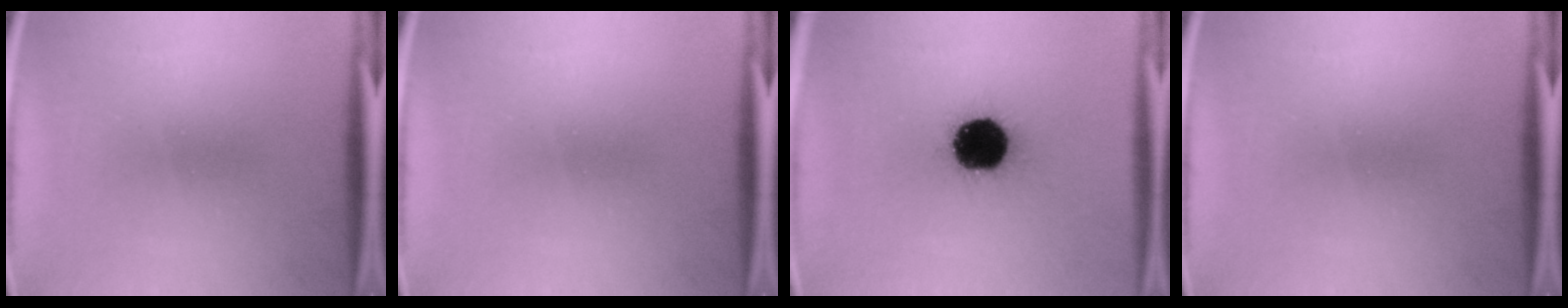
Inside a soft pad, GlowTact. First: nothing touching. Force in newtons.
{"total": 0.0}
{"total": 18.7}
{"total": 0.0}